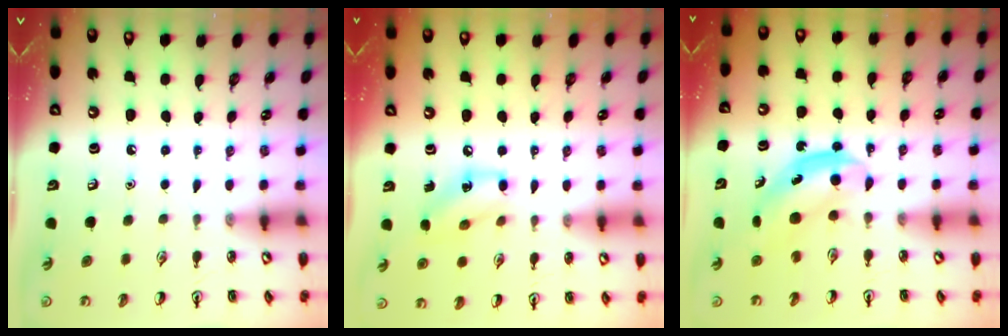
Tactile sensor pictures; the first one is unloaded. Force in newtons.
{"total": 9.5, "press": 9.4, "slide": 1.1}
{"total": 5.3, "press": 5.2, "slide": 0.9}